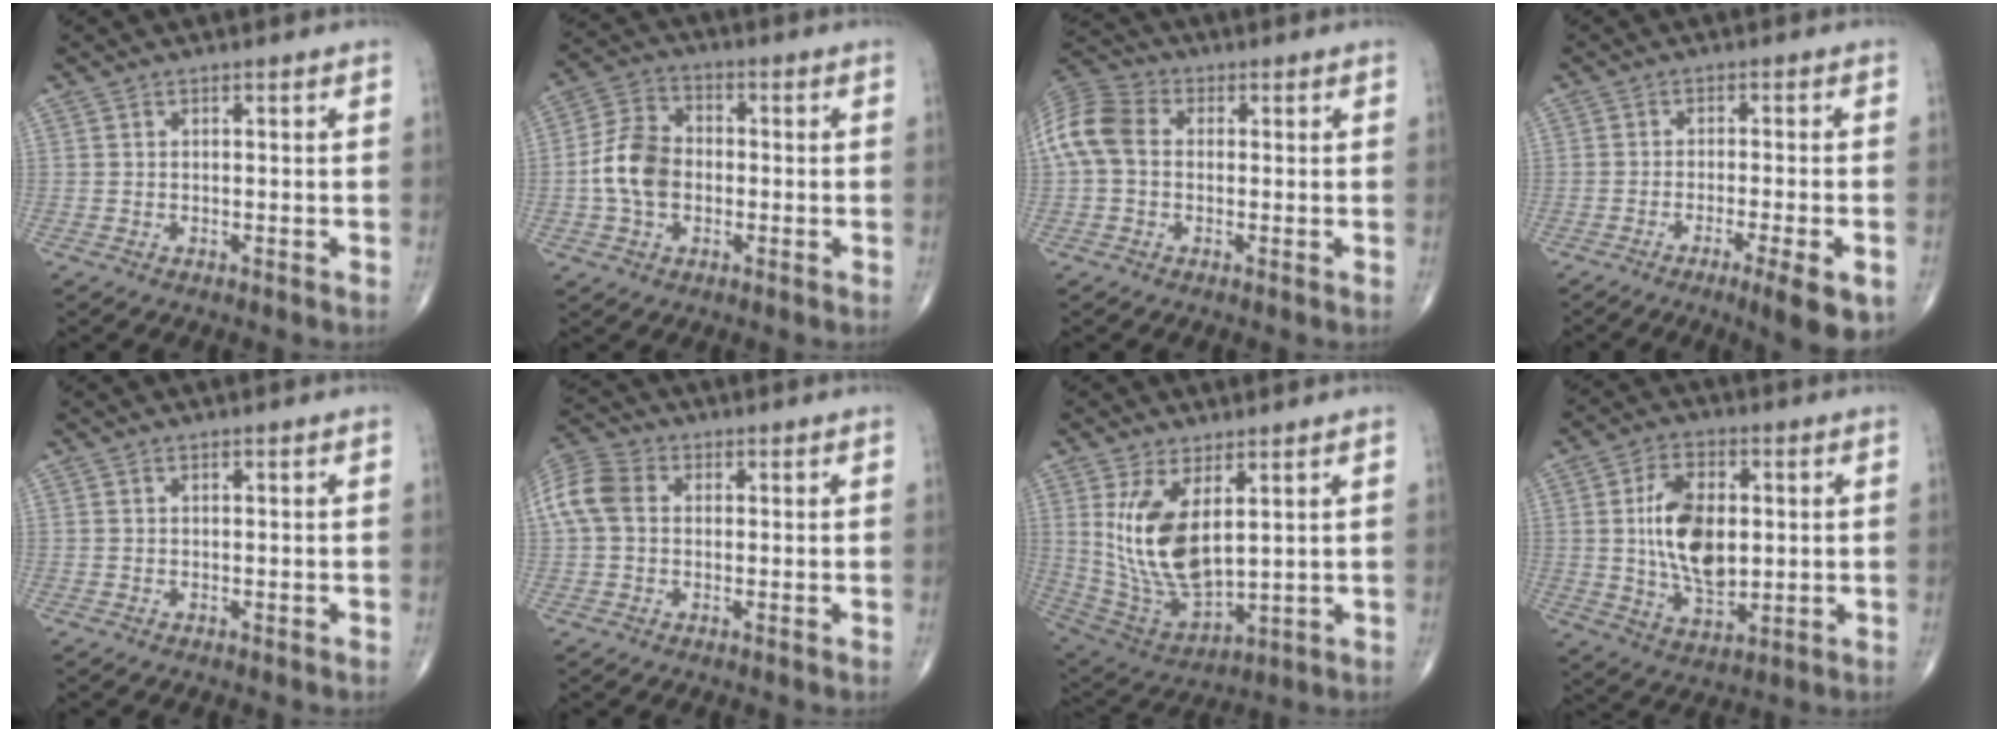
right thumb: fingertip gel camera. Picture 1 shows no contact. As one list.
[{"total": 9.6, "force": [-1.3, 6.9, 6.5], "torque": [-0.117, 0.024, -0.033]}, {"total": 9.7, "force": [0.4, 7.2, 6.5], "torque": [-0.137, 0.029, -0.003]}, {"total": 8.2, "force": [-4.1, 1.0, 7.0], "torque": [-0.098, -0.007, -0.060]}, {"total": 0.0}, {"total": 9.1, "force": [1.1, 6.9, 5.9], "torque": [-0.130, 0.027, 0.015]}, {"total": 14.6, "force": [3.8, 7.0, 12.2], "torque": [-0.230, -0.026, 0.097]}, {"total": 13.9, "force": [1.2, 8.0, 11.3], "torque": [-0.184, -0.008, 0.026]}]